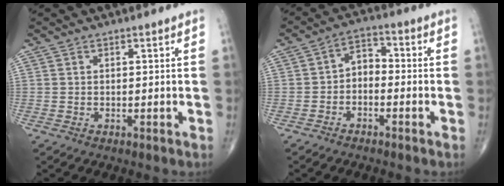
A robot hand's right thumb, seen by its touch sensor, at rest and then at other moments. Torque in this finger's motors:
{"motor_torque": [-0.27, -0.12, 0.35, -0.02, -0.03]}